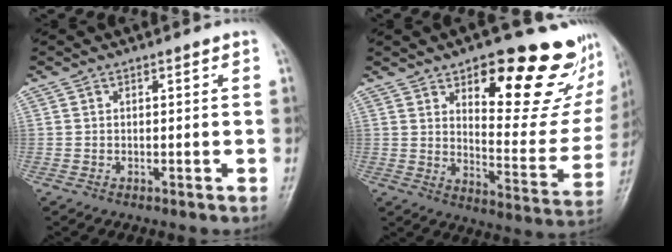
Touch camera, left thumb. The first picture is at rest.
{"total": 24.9, "force": [14.1, 9.7, 18.1], "torque": [-0.177, -0.076, 0.198]}